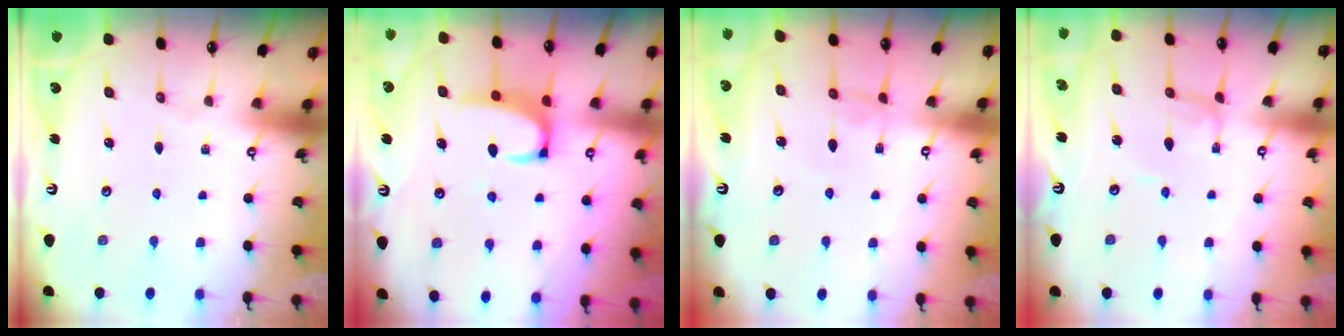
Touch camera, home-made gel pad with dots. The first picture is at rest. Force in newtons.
{"total": 3.3, "press": 3.3, "slide": 0.7}
{"total": 0.8, "press": 0.7, "slide": 0.5}
{"total": 2.2, "press": 2.2, "slide": 0.1}